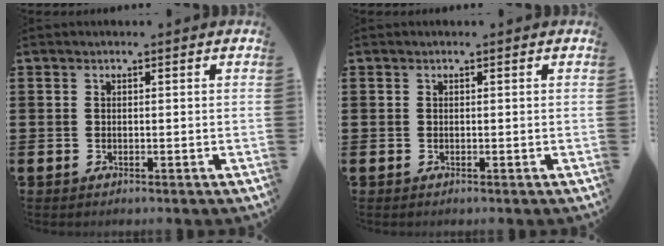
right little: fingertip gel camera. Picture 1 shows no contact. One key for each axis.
{"total": 0.0}